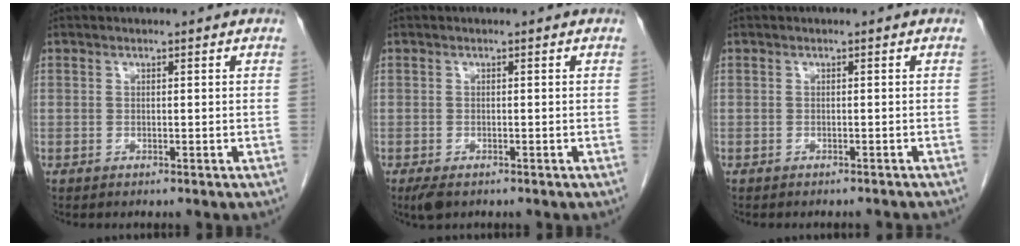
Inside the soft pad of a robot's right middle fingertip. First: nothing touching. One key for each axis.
{"total": 2.4, "fx": -1.6, "fy": 1.0, "fz": 1.5, "tx": -0.030, "ty": -0.005, "tz": -0.021}
{"total": 2.5, "fx": -2.4, "fy": 0.4, "fz": 0.5, "tx": -0.010, "ty": -0.006, "tz": -0.028}